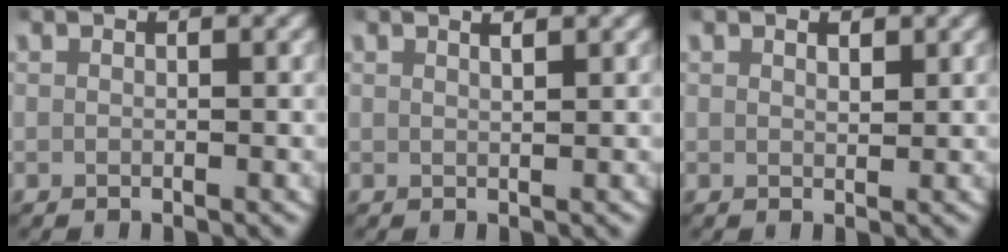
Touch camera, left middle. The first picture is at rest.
{"total": 1.5, "force": [1.1, 0.2, 1.0], "torque": [-0.010, 0.004, 0.016]}
{"total": 1.1, "force": [0.7, 0.3, 0.7], "torque": [-0.006, -0.004, 0.014]}